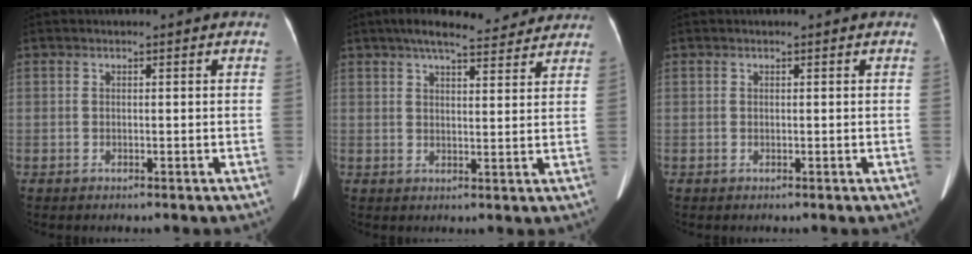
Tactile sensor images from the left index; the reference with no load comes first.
{"total": 11.6, "force": [10.2, 2.5, 5.1], "torque": [-0.072, 0.027, 0.132]}
{"total": 0.0}